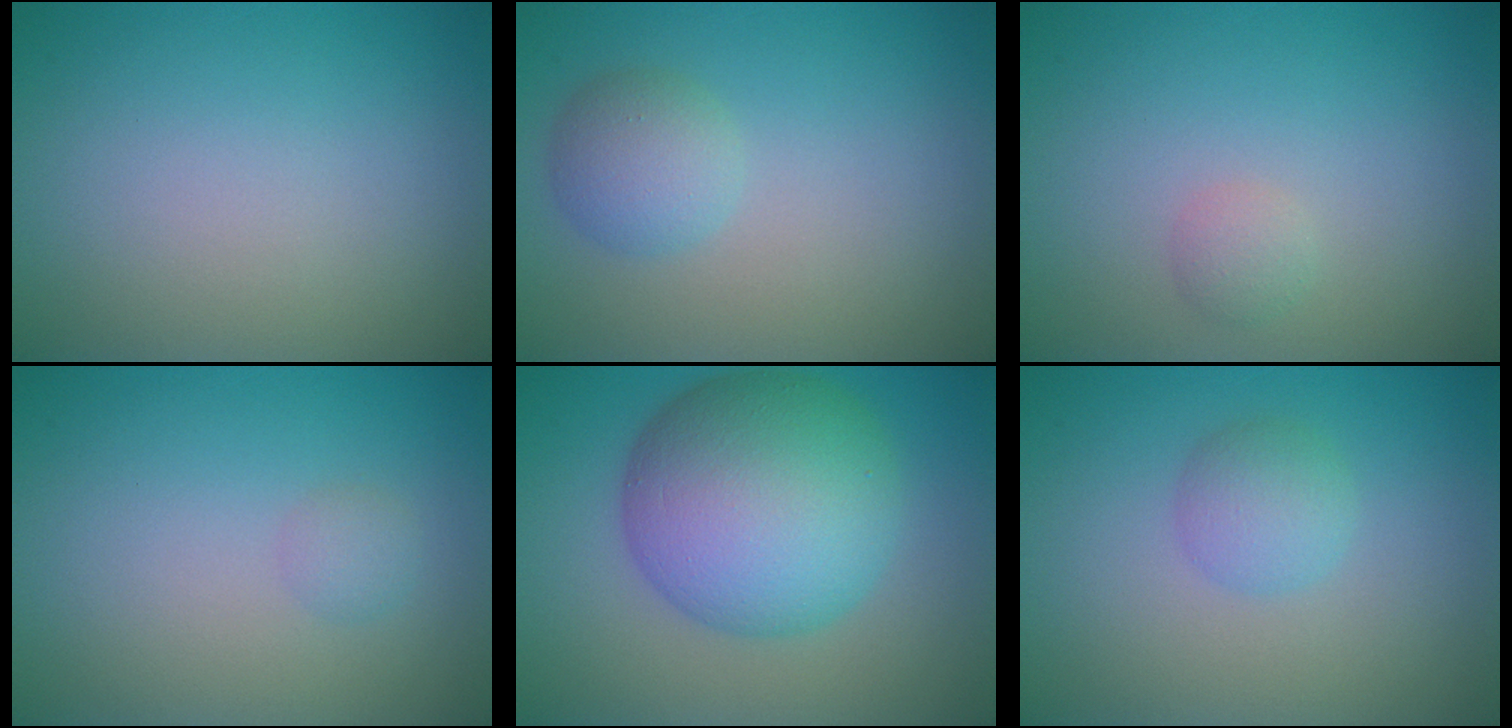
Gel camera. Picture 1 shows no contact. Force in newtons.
{"total": 2.6, "press": 2.6, "slide": 0.1}
{"total": 1.1, "press": 1.1, "slide": 0.1}
{"total": 1.0, "press": 1.0, "slide": 0.1}
{"total": 11.5, "press": 11.5, "slide": 0.1}
{"total": 2.1, "press": 2.1, "slide": 0.1}